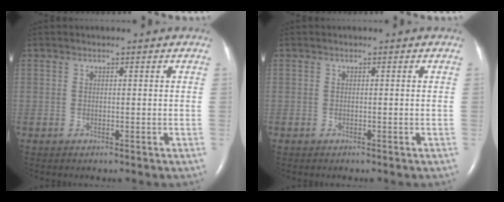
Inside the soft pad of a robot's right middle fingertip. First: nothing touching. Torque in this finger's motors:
{"motor_torque": [-0.39, -0.03, 0.00, -0.01]}